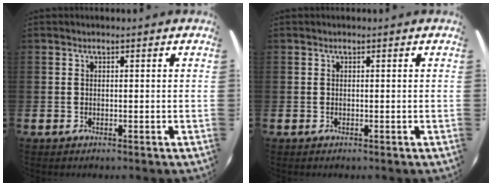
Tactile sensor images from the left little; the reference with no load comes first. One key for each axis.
{"total": 0.0}